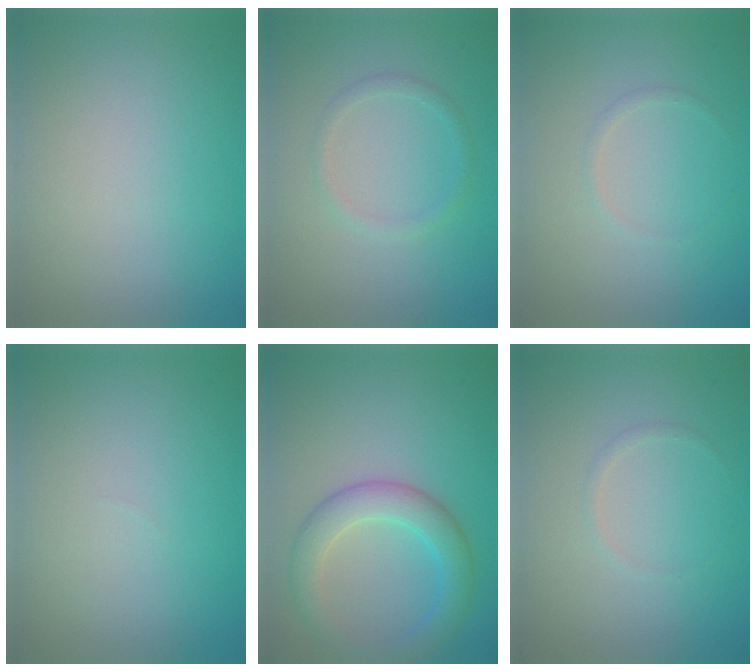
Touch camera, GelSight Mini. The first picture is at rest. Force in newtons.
{"total": 1.2, "press": 1.2, "slide": 0.1}
{"total": 0.6, "press": 0.6, "slide": 0.0}
{"total": 0.0}
{"total": 4.4, "press": 4.4, "slide": 0.0}
{"total": 0.6, "press": 0.6, "slide": 0.0}